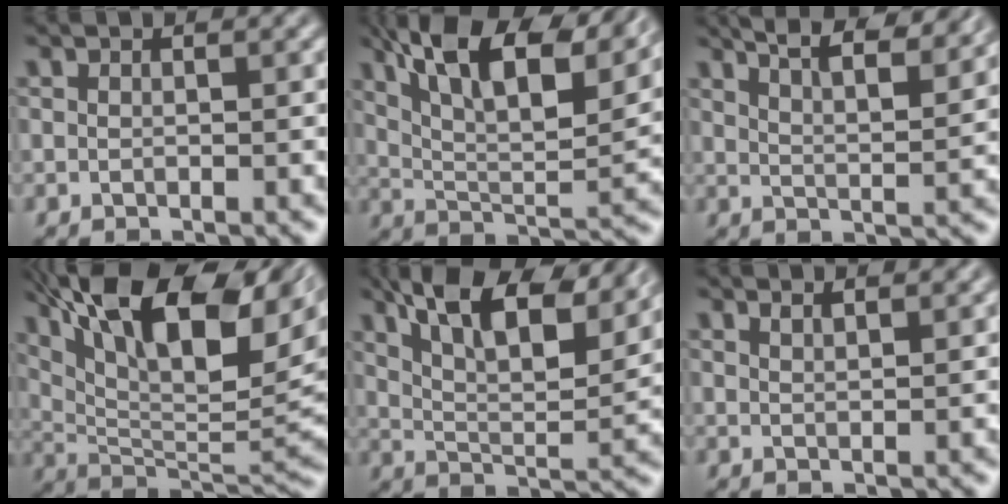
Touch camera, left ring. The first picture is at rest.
{"total": 14.1, "force": [8.7, 4.7, 10.1], "torque": [-0.186, 0.032, 0.136]}
{"total": 10.4, "force": [8.1, 2.8, 5.9], "torque": [-0.092, 0.028, 0.086]}
{"total": 15.6, "force": [7.1, 6.2, 12.4], "torque": [-0.231, 0.037, 0.129]}
{"total": 12.7, "force": [8.1, 4.2, 8.8], "torque": [-0.156, 0.026, 0.125]}
{"total": 2.4, "force": [1.8, 0.9, 1.3], "torque": [-0.004, 0.016, 0.015]}